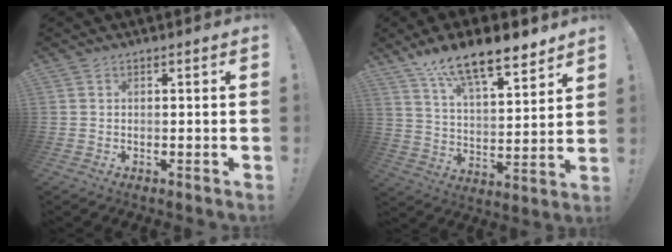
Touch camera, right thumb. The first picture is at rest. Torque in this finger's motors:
{"motor_torque": [0.28, 0.52, 0.61, 0.39, 0.25]}